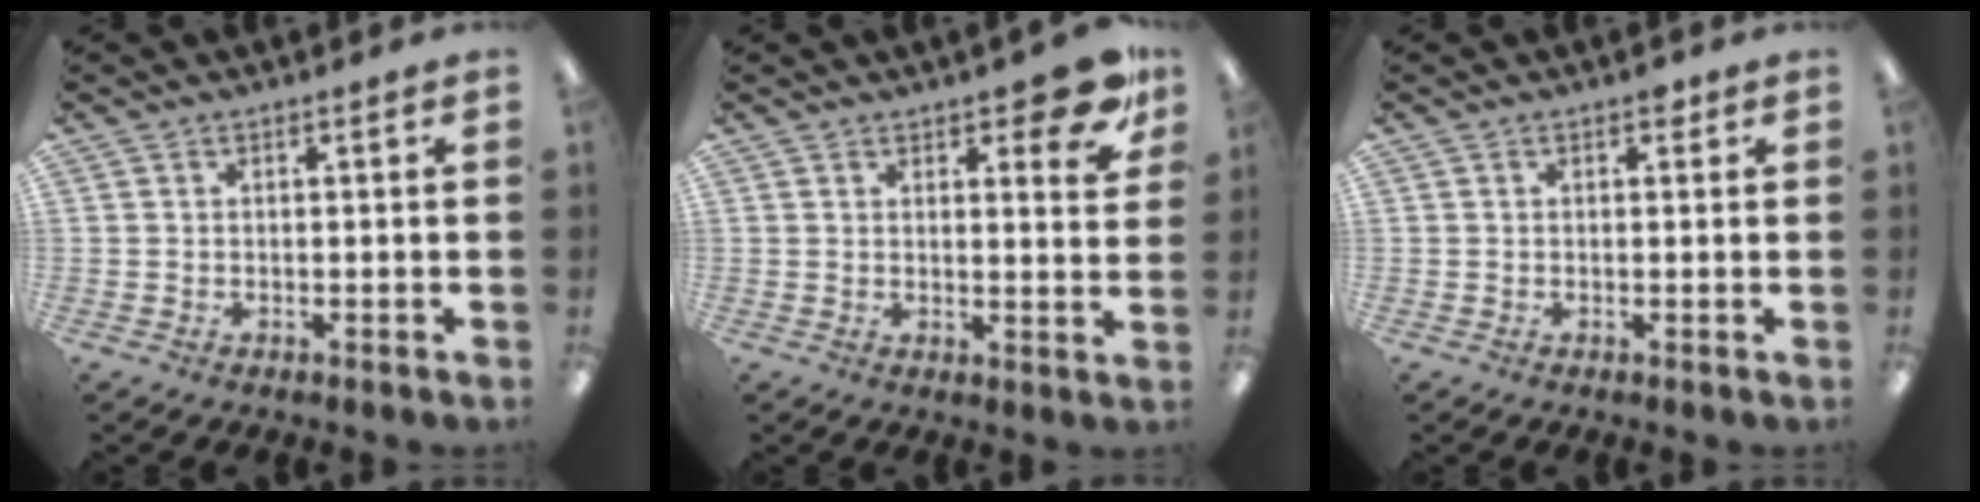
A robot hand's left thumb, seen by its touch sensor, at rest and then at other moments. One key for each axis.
{"total": 9.9, "fx": 7.1, "fy": 3.2, "fz": 6.2, "tx": -0.064, "ty": -0.044, "tz": 0.116}
{"total": 1.5, "fx": 0.8, "fy": 0.9, "fz": 0.9, "tx": -0.011, "ty": 0.000, "tz": 0.012}